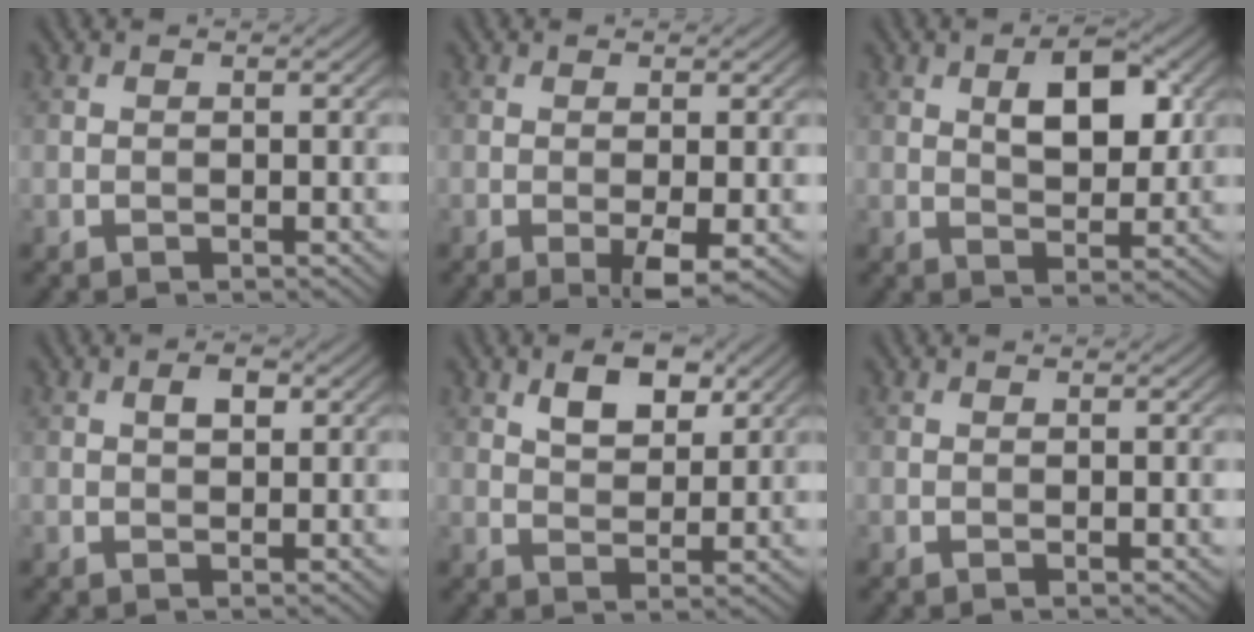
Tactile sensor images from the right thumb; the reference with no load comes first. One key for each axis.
{"total": 3.0, "fx": -1.0, "fy": 0.4, "fz": 2.8, "tx": -0.055, "ty": -0.003, "tz": -0.018}
{"total": 6.9, "fx": 2.0, "fy": 3.5, "fz": 5.6, "tx": -0.089, "ty": 0.002, "tz": 0.032}
{"total": 1.9, "fx": 0.6, "fy": 1.0, "fz": 1.5, "tx": -0.024, "ty": 0.002, "tz": 0.008}
{"total": 5.1, "fx": 2.7, "fy": 2.7, "fz": 3.4, "tx": -0.059, "ty": -0.001, "tz": 0.047}
{"total": 0.0}